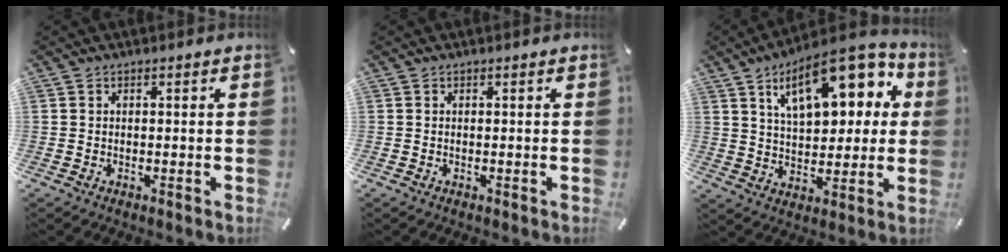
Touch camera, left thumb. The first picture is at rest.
{"total": 0.0}
{"total": 19.0, "force": [8.7, 9.7, 13.8], "torque": [-0.213, -0.021, 0.145]}